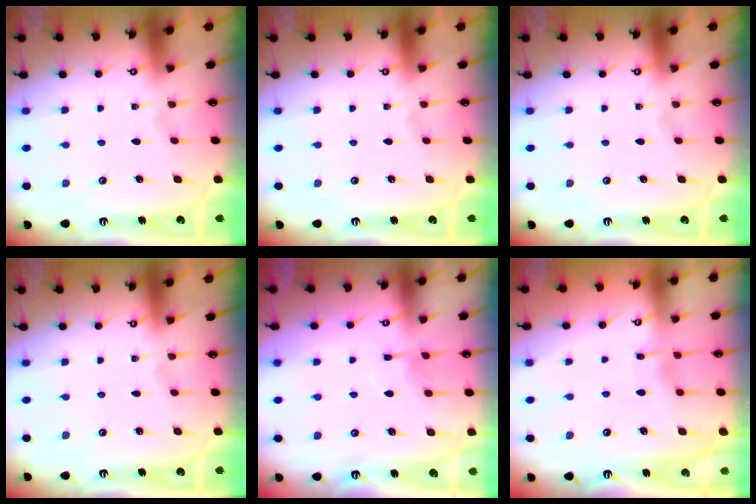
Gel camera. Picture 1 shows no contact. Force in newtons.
{"total": 0.0}
{"total": 0.0}
{"total": 0.0}
{"total": 6.1, "press": 6.1, "slide": 0.8}
{"total": 3.9, "press": 3.9, "slide": 0.5}